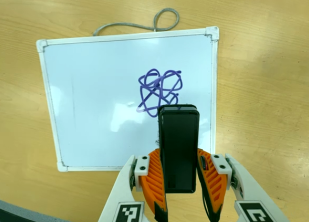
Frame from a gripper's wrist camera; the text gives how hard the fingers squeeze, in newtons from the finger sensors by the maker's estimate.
{"total": 6.7, "left": 4.9, "right": 8.4}